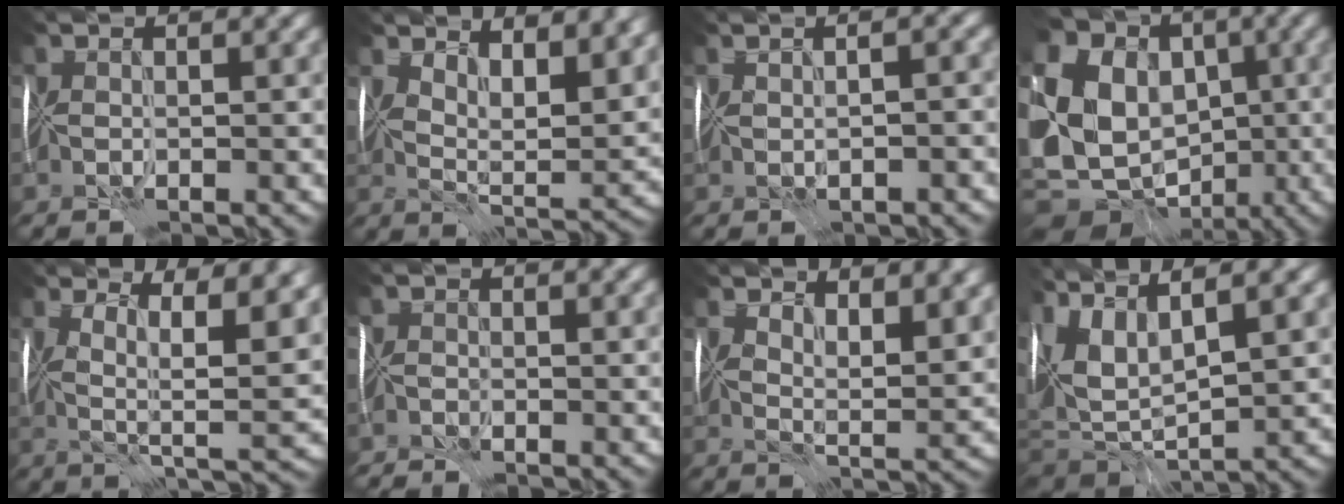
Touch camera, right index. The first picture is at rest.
{"total": 8.5, "force": [5.9, 3.0, 5.3], "torque": [-0.073, 0.000, 0.088]}
{"total": 2.5, "force": [0.4, 0.8, 2.4], "torque": [-0.033, 0.014, 0.006]}
{"total": 21.2, "force": [-2.4, 18.0, 10.8], "torque": [-0.239, 0.011, -0.078]}
{"total": 10.3, "force": [2.8, 3.1, 9.4], "torque": [-0.146, 0.001, 0.055]}
{"total": 1.4, "force": [-1.4, -0.2, 0.0], "torque": [-0.005, -0.002, -0.033]}
{"total": 6.3, "force": [4.7, 1.9, 3.7], "torque": [-0.052, 0.000, 0.077]}
{"total": 7.9, "force": [3.2, 3.1, 6.5], "torque": [-0.155, -0.001, 0.067]}